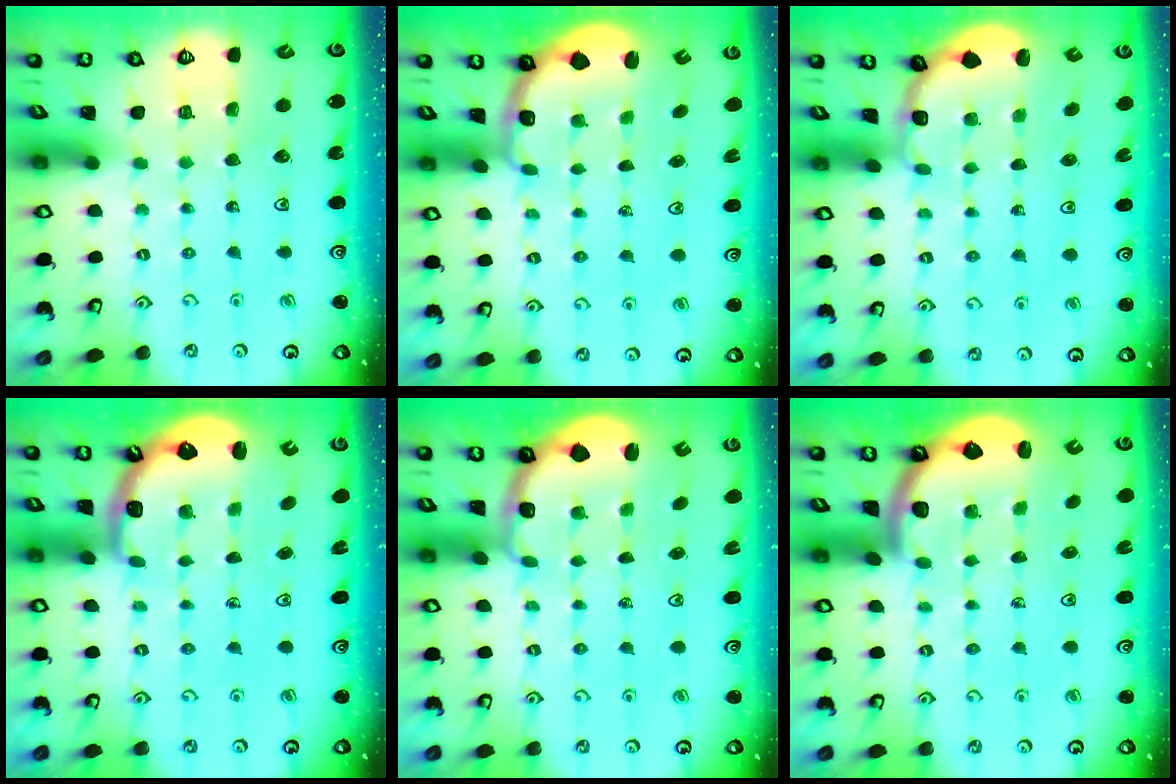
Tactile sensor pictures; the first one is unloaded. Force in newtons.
{"total": 2.5, "press": 1.1, "slide": 2.2}
{"total": 1.8, "press": 1.6, "slide": 0.7}
{"total": 3.0, "press": 2.4, "slide": 1.8}
{"total": 2.5, "press": 1.1, "slide": 2.2}
{"total": 2.4, "press": 2.3, "slide": 0.4}